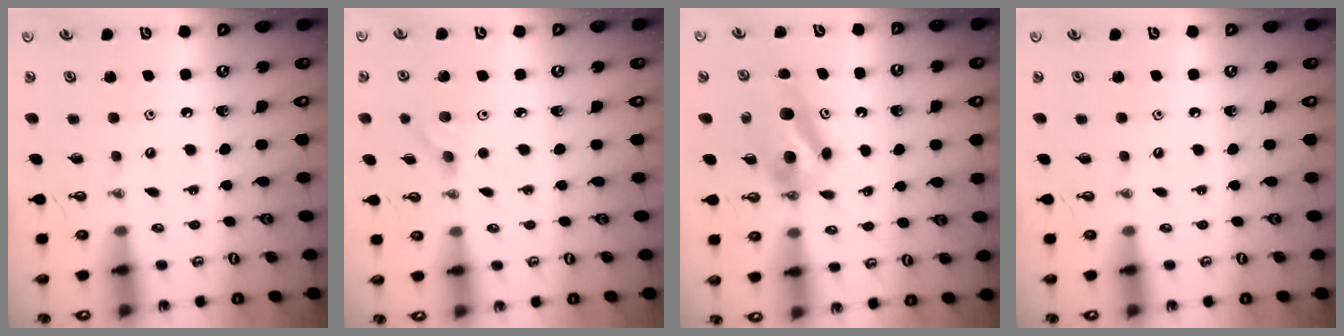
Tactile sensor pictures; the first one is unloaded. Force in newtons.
{"total": 2.6, "press": 2.1, "slide": 1.5}
{"total": 7.3, "press": 6.8, "slide": 2.7}
{"total": 0.0}